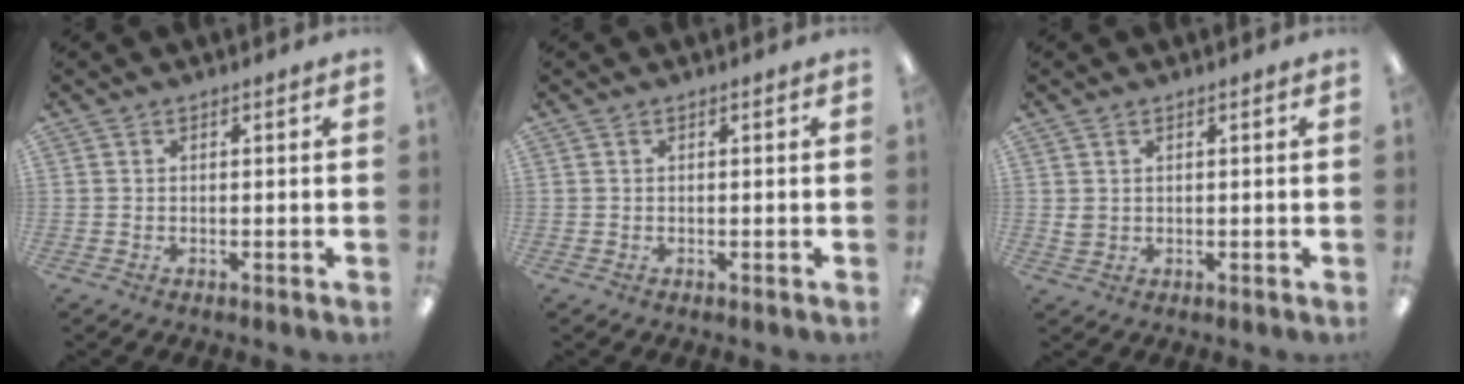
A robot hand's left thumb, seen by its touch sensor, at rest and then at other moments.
{"total": 0.0}
{"total": 1.8, "force": [0.8, 1.4, 0.9], "torque": [-0.019, 0.003, 0.014]}